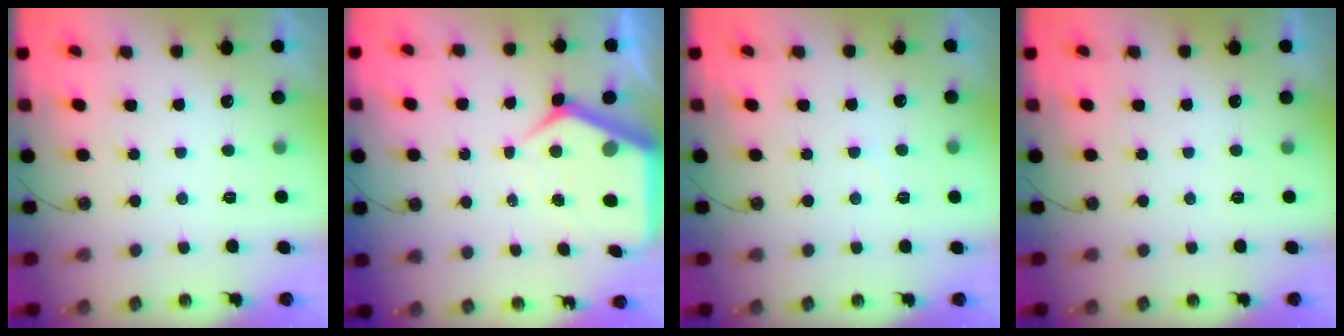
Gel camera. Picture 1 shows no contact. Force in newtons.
{"total": 8.7, "press": 8.6, "slide": 0.8}
{"total": 2.0, "press": 2.0, "slide": 0.4}
{"total": 0.0}